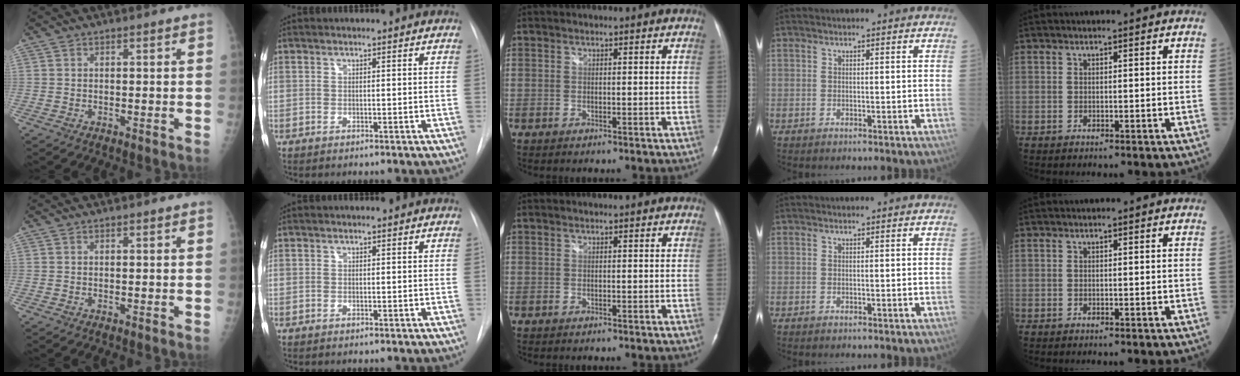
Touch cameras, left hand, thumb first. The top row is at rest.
{}